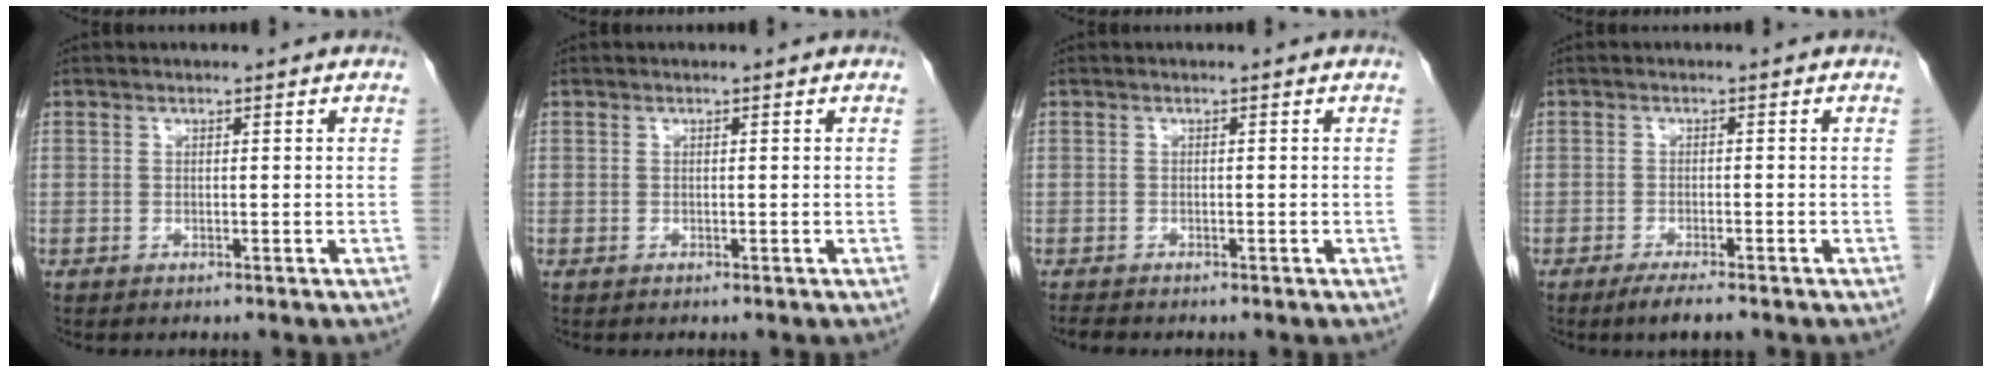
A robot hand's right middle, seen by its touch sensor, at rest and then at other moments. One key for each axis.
{"total": 0.0}
{"total": 0.9, "fx": -0.9, "fy": -0.1, "fz": 0.2, "tx": -0.012, "ty": -0.003, "tz": -0.017}
{"total": 3.2, "fx": -2.4, "fy": 0.2, "fz": 2.1, "tx": -0.038, "ty": -0.007, "tz": -0.042}